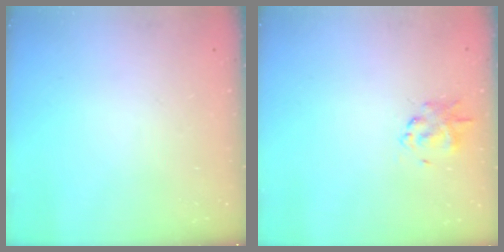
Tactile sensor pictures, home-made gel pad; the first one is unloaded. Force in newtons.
{"total": 1.9, "press": 1.8, "slide": 0.6}